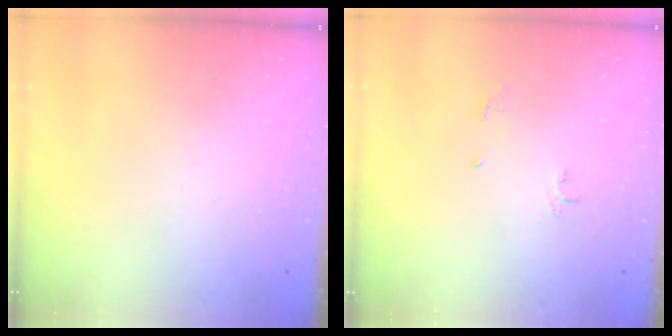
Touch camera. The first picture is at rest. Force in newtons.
{"total": 4.7, "press": 4.7, "slide": 0.7}